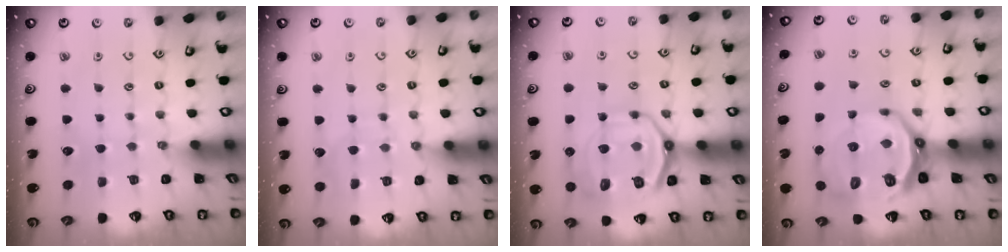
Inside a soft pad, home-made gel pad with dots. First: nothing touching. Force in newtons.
{"total": 6.3, "press": 6.3, "slide": 0.6}
{"total": 16.0, "press": 15.9, "slide": 2.0}
{"total": 17.3, "press": 16.8, "slide": 4.4}